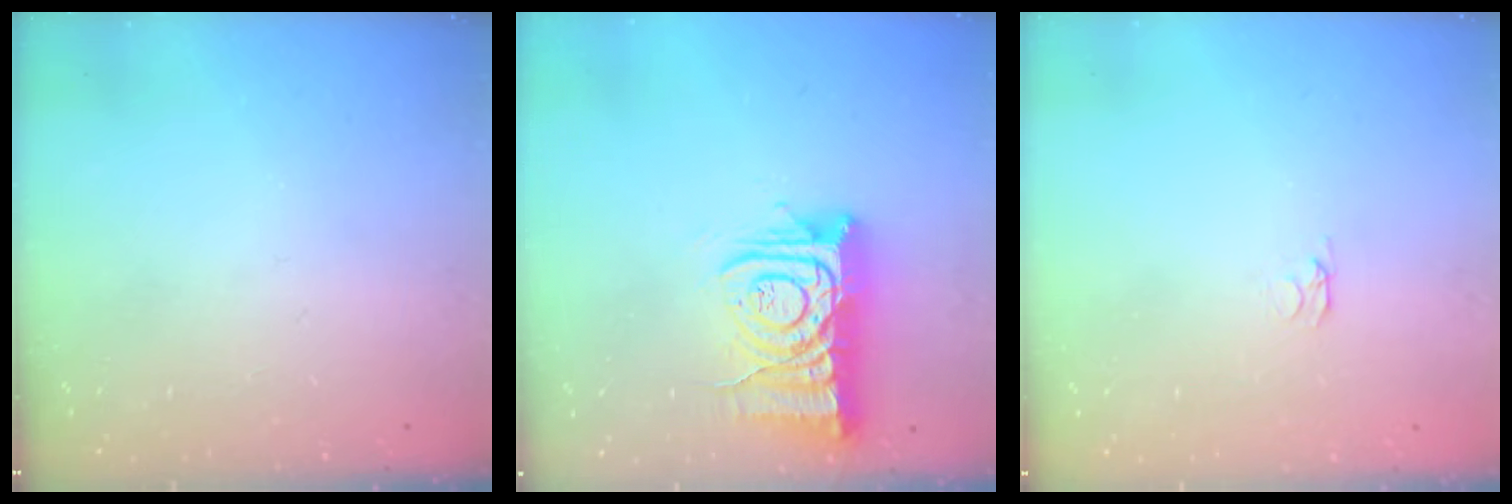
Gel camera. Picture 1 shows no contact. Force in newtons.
{"total": 12.8, "press": 12.8, "slide": 1.4}
{"total": 2.1, "press": 2.0, "slide": 0.3}